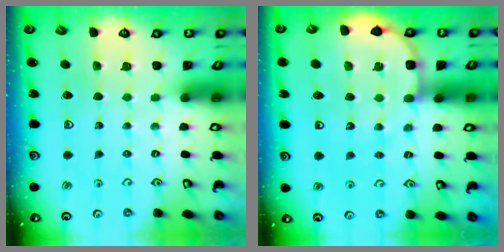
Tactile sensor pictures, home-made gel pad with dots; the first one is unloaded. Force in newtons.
{"total": 8.5, "press": 8.3, "slide": 1.8}